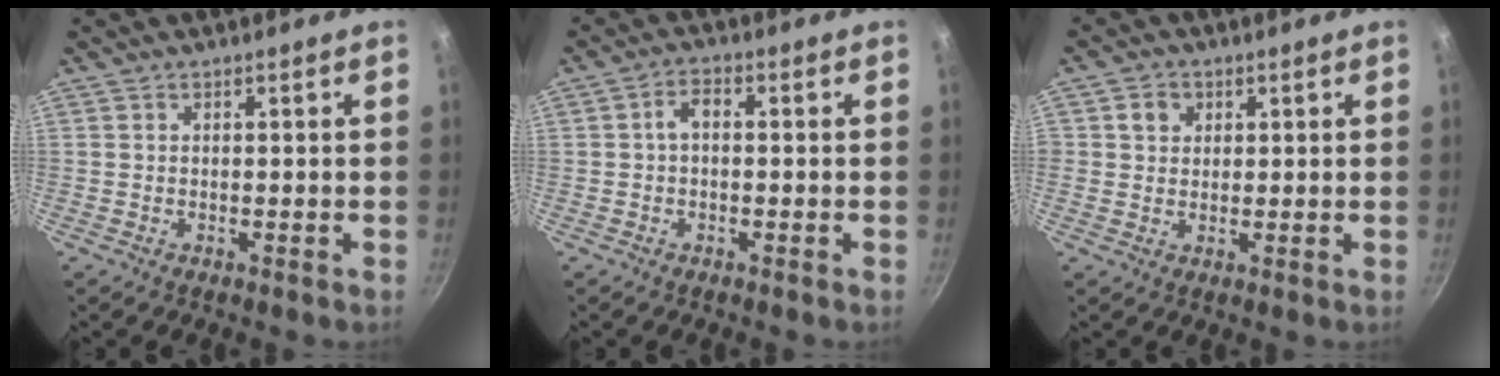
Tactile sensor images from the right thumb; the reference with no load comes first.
{"total": 3.2, "force": [-0.1, 2.0, 2.5], "torque": [-0.041, 0.015, -0.006]}
{"total": 3.6, "force": [1.1, 3.2, 1.2], "torque": [0.003, 0.002, 0.015]}